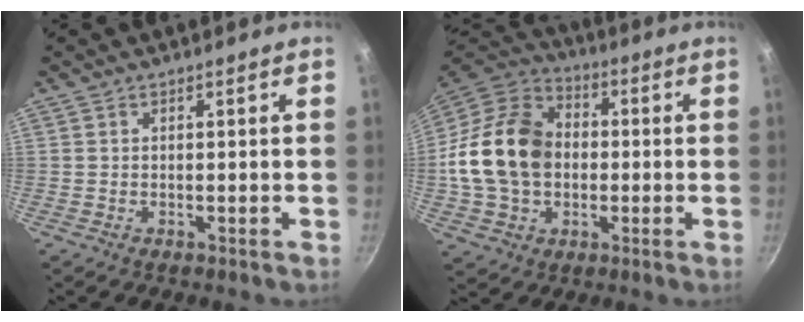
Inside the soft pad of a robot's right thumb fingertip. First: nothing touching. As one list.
[{"total": 19.1, "force": [-0.6, 14.6, 12.4], "torque": [-0.207, 0.031, -0.018]}]